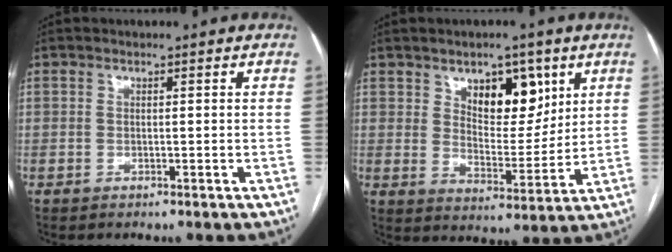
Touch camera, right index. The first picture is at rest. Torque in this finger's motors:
{"motor_torque": [0.23, 0.21, 0.10, 0.03]}